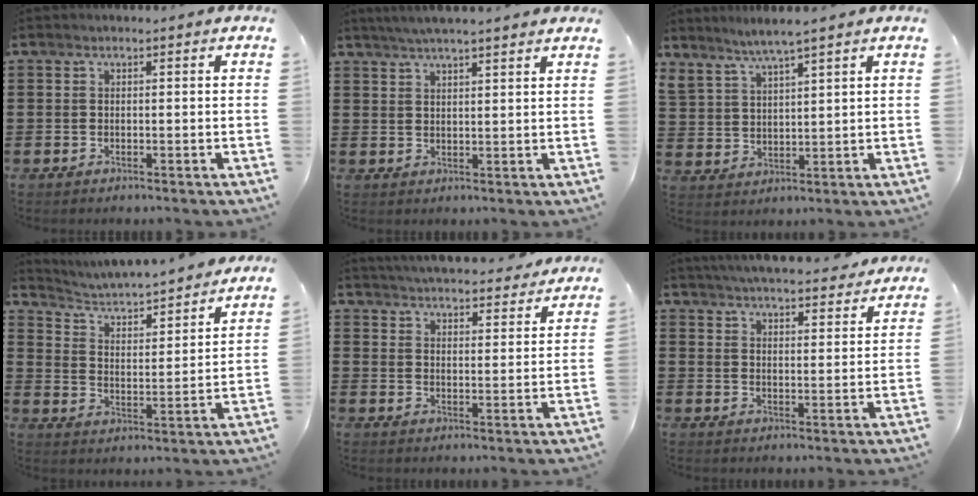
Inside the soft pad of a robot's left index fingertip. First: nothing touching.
{"total": 3.6, "force": [3.3, -0.5, 1.4], "torque": [-0.036, -0.005, 0.060]}
{"total": 3.6, "force": [3.4, -0.2, 1.1], "torque": [-0.033, -0.013, 0.059]}
{"total": 3.9, "force": [3.8, -0.2, 0.9], "torque": [-0.038, -0.037, 0.055]}
{"total": 4.7, "force": [4.7, -0.3, 0.4], "torque": [-0.029, -0.031, 0.081]}
{"total": 5.3, "force": [5.2, -0.3, 0.8], "torque": [-0.037, -0.030, 0.091]}